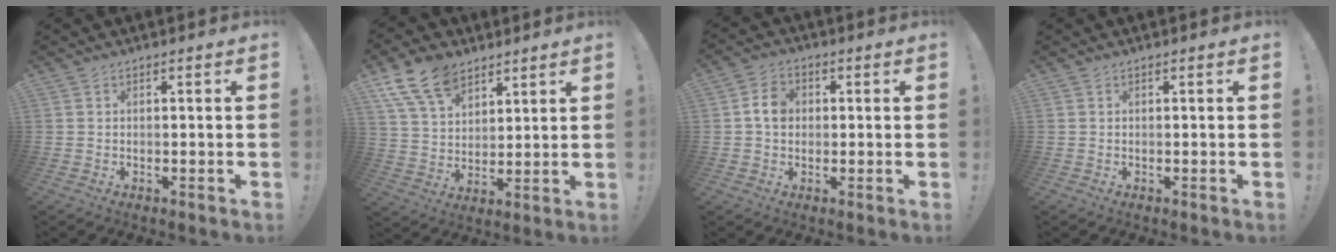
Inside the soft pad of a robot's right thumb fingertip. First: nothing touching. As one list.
[{"total": 13.8, "force": [8.9, 8.4, 6.4], "torque": [-0.115, -0.044, 0.169]}, {"total": 6.4, "force": [0.6, 5.0, 3.8], "torque": [-0.055, 0.009, 0.013]}, {"total": 0.0}]